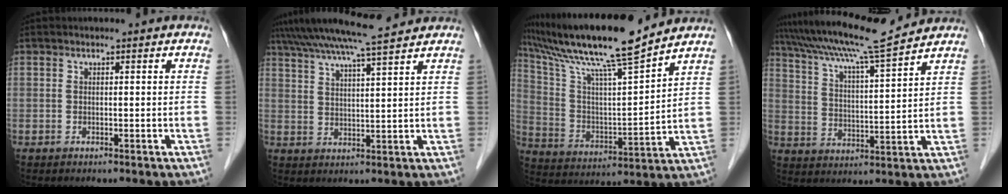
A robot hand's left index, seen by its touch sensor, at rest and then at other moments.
{"total": 12.5, "force": [10.9, -0.4, 6.2], "torque": [-0.114, 0.025, 0.163]}
{"total": 18.0, "force": [15.3, -0.5, 9.5], "torque": [-0.180, 0.006, 0.266]}
{"total": 13.9, "force": [12.6, -1.2, 5.7], "torque": [-0.110, 0.004, 0.204]}